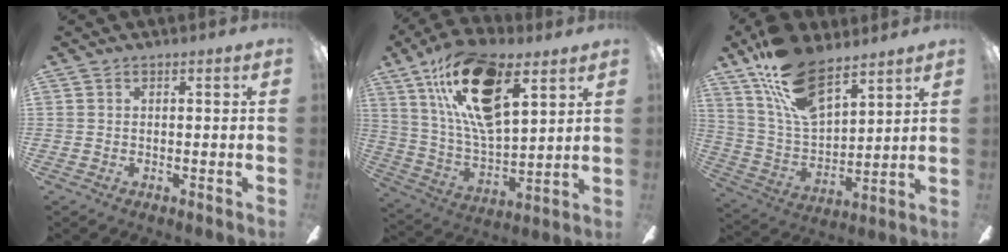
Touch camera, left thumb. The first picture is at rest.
{"total": 22.0, "force": [11.7, 9.6, 16.0], "torque": [-0.313, -0.042, 0.197]}
{"total": 17.5, "force": [11.8, 7.7, 10.4], "torque": [-0.211, -0.057, 0.216]}